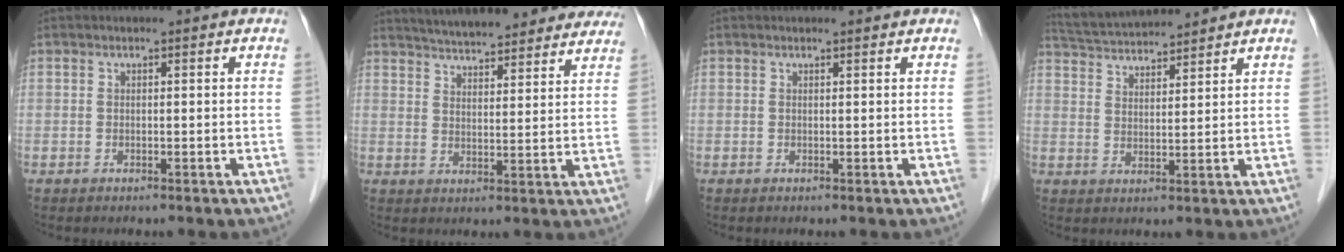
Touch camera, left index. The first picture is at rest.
{"total": 20.5, "force": [18.5, 4.1, 7.7], "torque": [-0.112, 0.010, 0.237]}
{"total": 0.9, "force": [0.9, 0.0, 0.1], "torque": [-0.009, 0.001, 0.010]}
{"total": 8.8, "force": [8.5, 0.3, 2.2], "torque": [-0.050, 0.026, 0.150]}